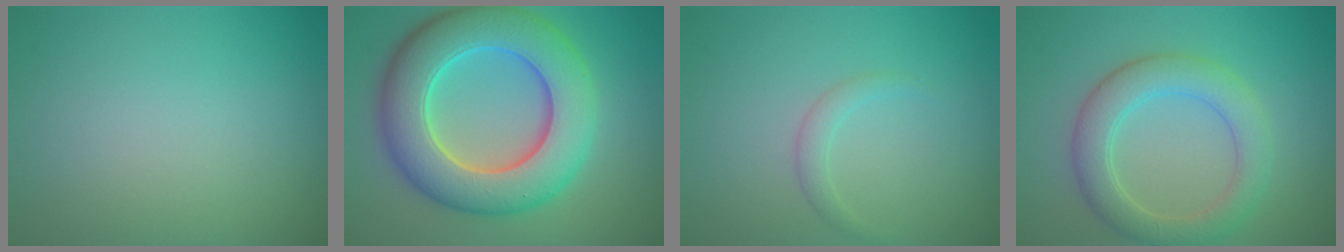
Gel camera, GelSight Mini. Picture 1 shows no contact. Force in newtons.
{"total": 10.8, "press": 10.7, "slide": 0.7}
{"total": 1.1, "press": 1.1, "slide": 0.1}
{"total": 4.7, "press": 4.7, "slide": 0.1}